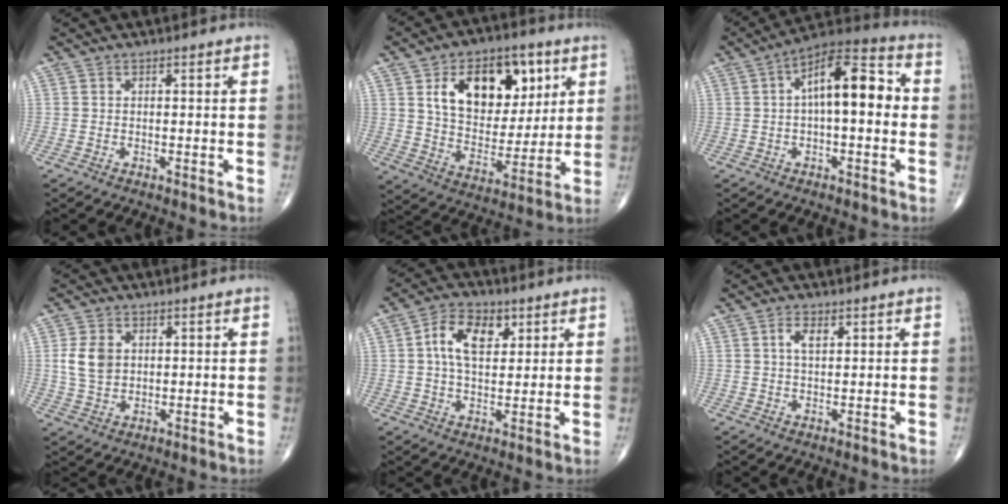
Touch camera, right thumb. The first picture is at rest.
{"total": 19.4, "force": [7.3, 12.0, 13.4], "torque": [-0.156, -0.023, 0.125]}
{"total": 13.0, "force": [1.1, 5.5, 11.7], "torque": [-0.168, 0.038, 0.006]}
{"total": 6.1, "force": [1.1, 4.5, 4.0], "torque": [-0.067, -0.004, 0.025]}
{"total": 9.2, "force": [2.8, 5.6, 6.7], "torque": [-0.102, 0.001, 0.044]}
{"total": 2.9, "force": [1.2, 1.4, 2.3], "torque": [-0.043, 0.000, 0.021]}